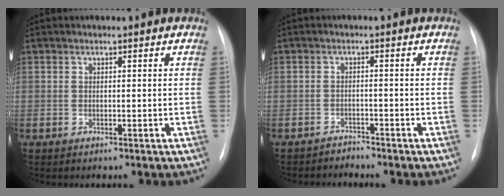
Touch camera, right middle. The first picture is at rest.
{"total": 1.8, "force": [-1.6, 0.0, -0.8], "torque": [0.018, -0.010, -0.027]}